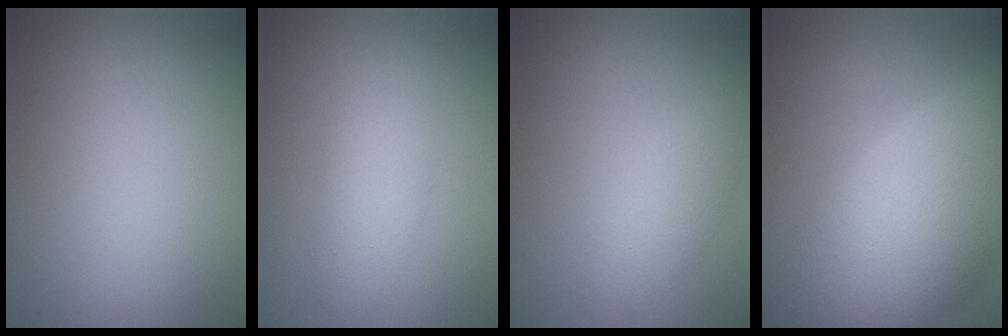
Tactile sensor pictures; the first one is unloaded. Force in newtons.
{"total": 2.7, "press": 2.7, "slide": 0.0}
{"total": 2.2, "press": 2.2, "slide": 0.0}
{"total": 12.6, "press": 12.5, "slide": 1.0}